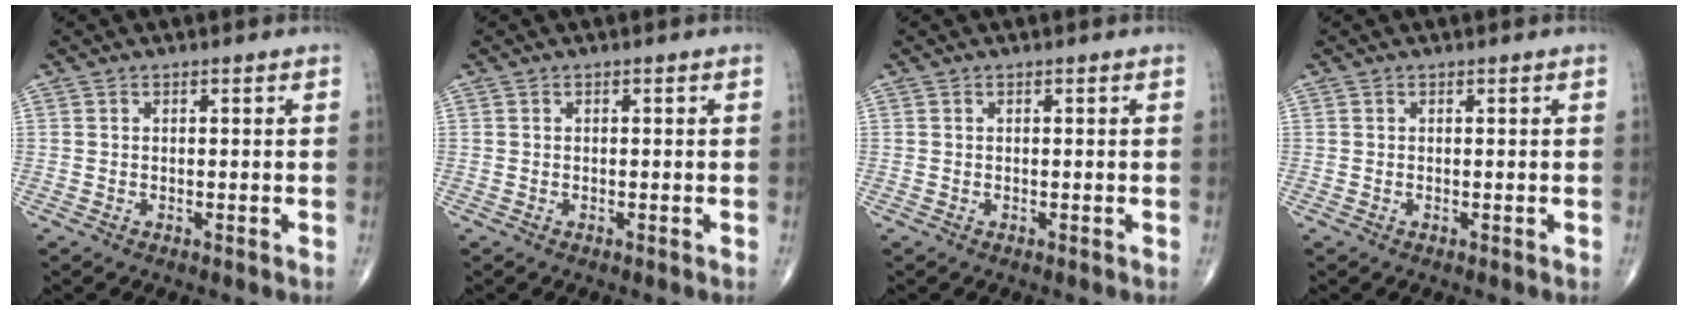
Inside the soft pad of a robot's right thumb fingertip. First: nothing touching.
{"total": 0.0}
{"total": 0.0}
{"total": 0.0}